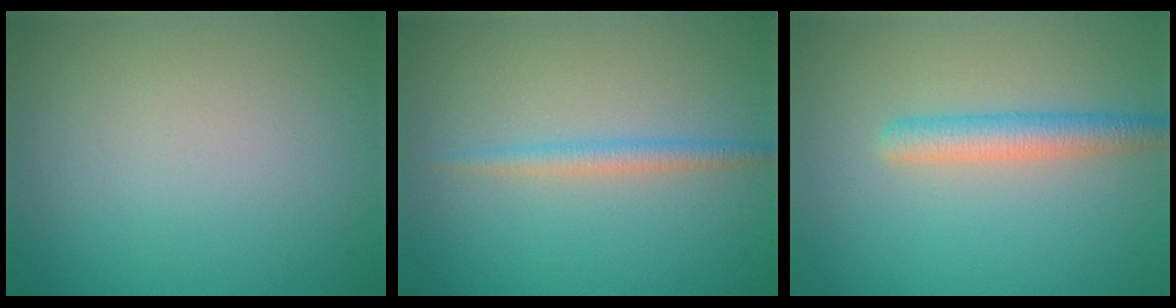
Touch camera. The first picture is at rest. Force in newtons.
{"total": 1.7, "press": 1.7, "slide": 0.0}
{"total": 3.0, "press": 3.0, "slide": 0.1}